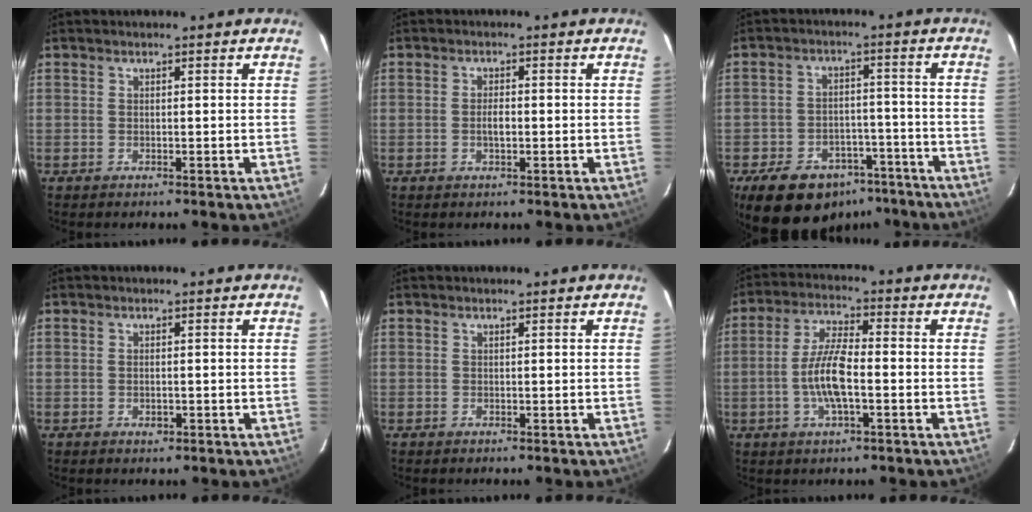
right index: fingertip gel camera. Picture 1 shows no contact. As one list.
[{"total": 2.2, "force": [-0.4, 0.9, 2.0], "torque": [-0.037, 0.002, -0.008]}, {"total": 16.8, "force": [-11.5, 10.0, 7.0], "torque": [-0.155, 0.024, -0.146]}, {"total": 1.2, "force": [-0.3, 0.8, 0.8], "torque": [-0.014, 0.001, -0.004]}, {"total": 0.0}, {"total": 8.6, "force": [-2.1, 2.4, 8.0], "torque": [-0.162, 0.005, -0.043]}]